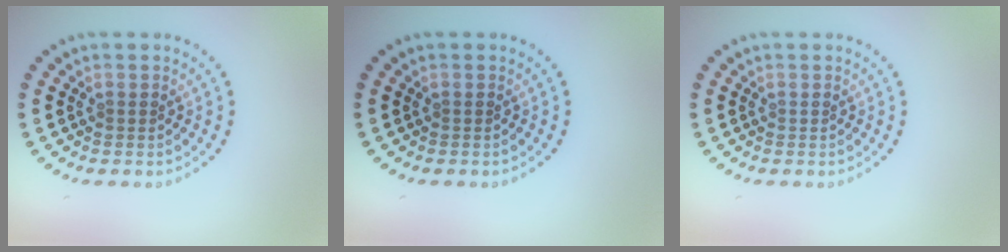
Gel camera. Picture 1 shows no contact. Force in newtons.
{"total": 0.0}
{"total": 0.0}